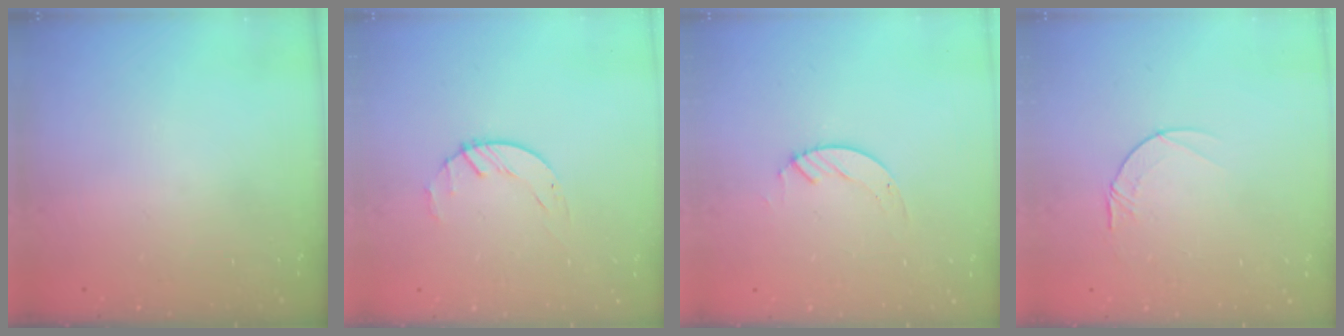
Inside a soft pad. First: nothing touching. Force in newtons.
{"total": 1.6, "press": 1.6, "slide": 0.3}
{"total": 2.1, "press": 2.1, "slide": 0.2}
{"total": 3.9, "press": 3.9, "slide": 0.4}